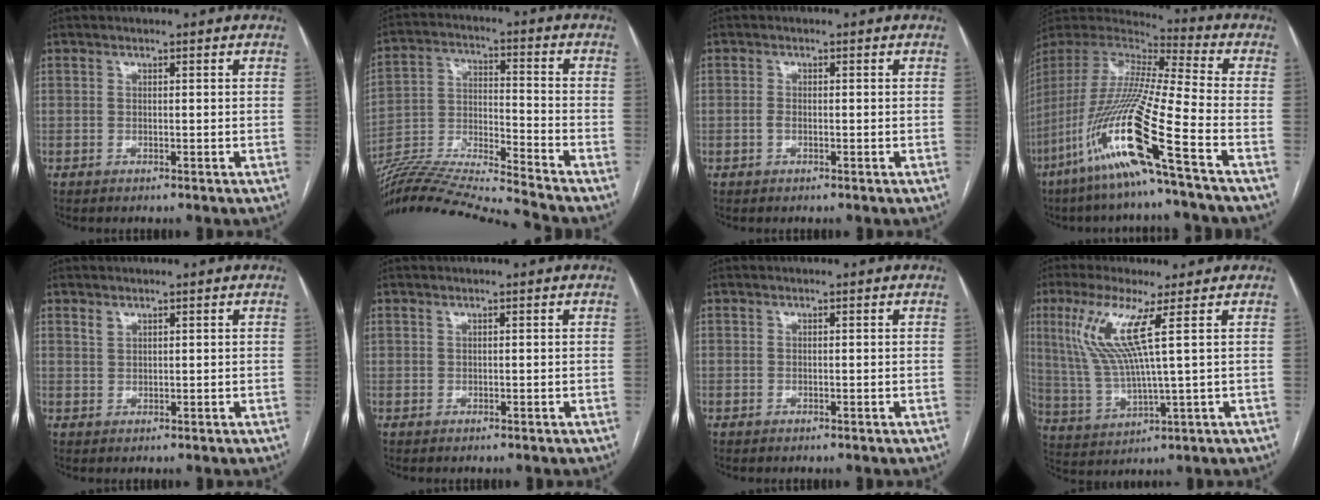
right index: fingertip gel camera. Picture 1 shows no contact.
{"total": 17.8, "force": [-16.9, -2.7, 5.1], "torque": [-0.087, 0.006, -0.289]}
{"total": 1.2, "force": [-0.4, 0.6, 0.9], "torque": [-0.021, 0.000, -0.006]}
{"total": 20.8, "force": [-10.3, -0.9, 18.1], "torque": [-0.404, -0.048, -0.210]}
{"total": 1.2, "force": [1.0, 0.5, 0.4], "torque": [-0.008, 0.001, 0.021]}
{"total": 0.0}
{"total": 0.0}
{"total": 10.0, "force": [3.7, -0.4, 9.3], "torque": [-0.210, -0.003, 0.079]}